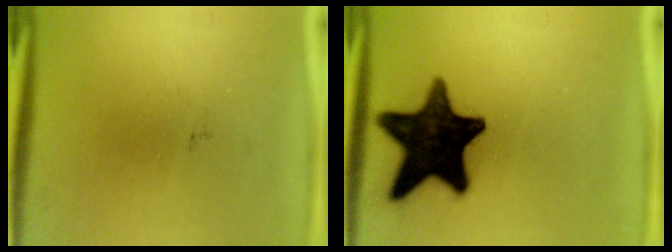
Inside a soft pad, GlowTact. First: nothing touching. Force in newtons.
{"total": 18.4}